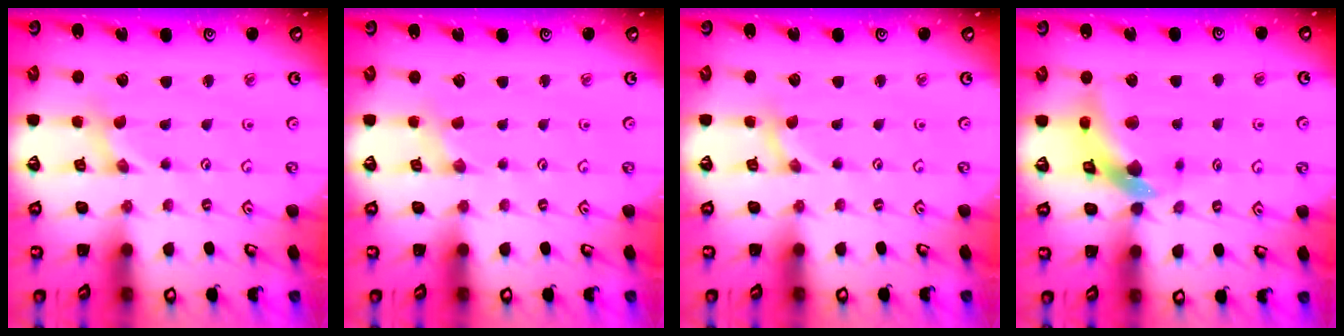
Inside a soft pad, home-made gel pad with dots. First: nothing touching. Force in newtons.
{"total": 0.0}
{"total": 0.0}
{"total": 11.2, "press": 11.1, "slide": 1.6}